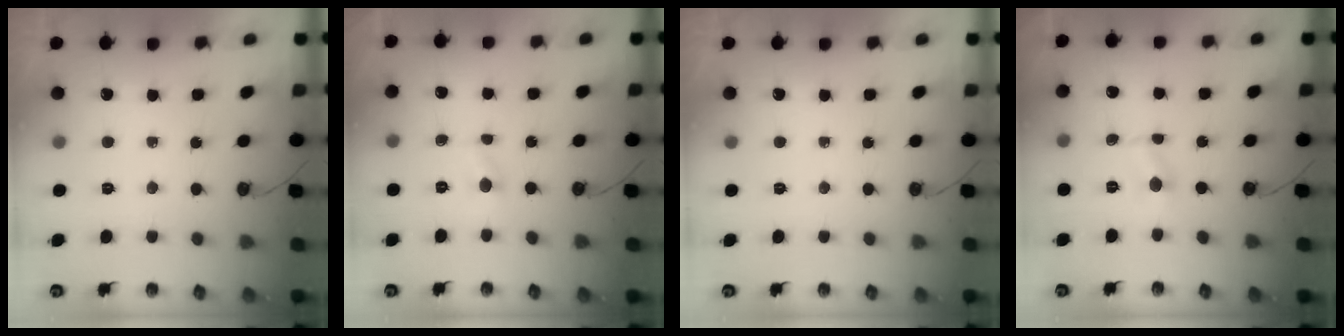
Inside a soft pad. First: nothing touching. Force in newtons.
{"total": 2.6, "press": 2.6, "slide": 0.3}
{"total": 0.0}
{"total": 1.7, "press": 1.6, "slide": 0.2}